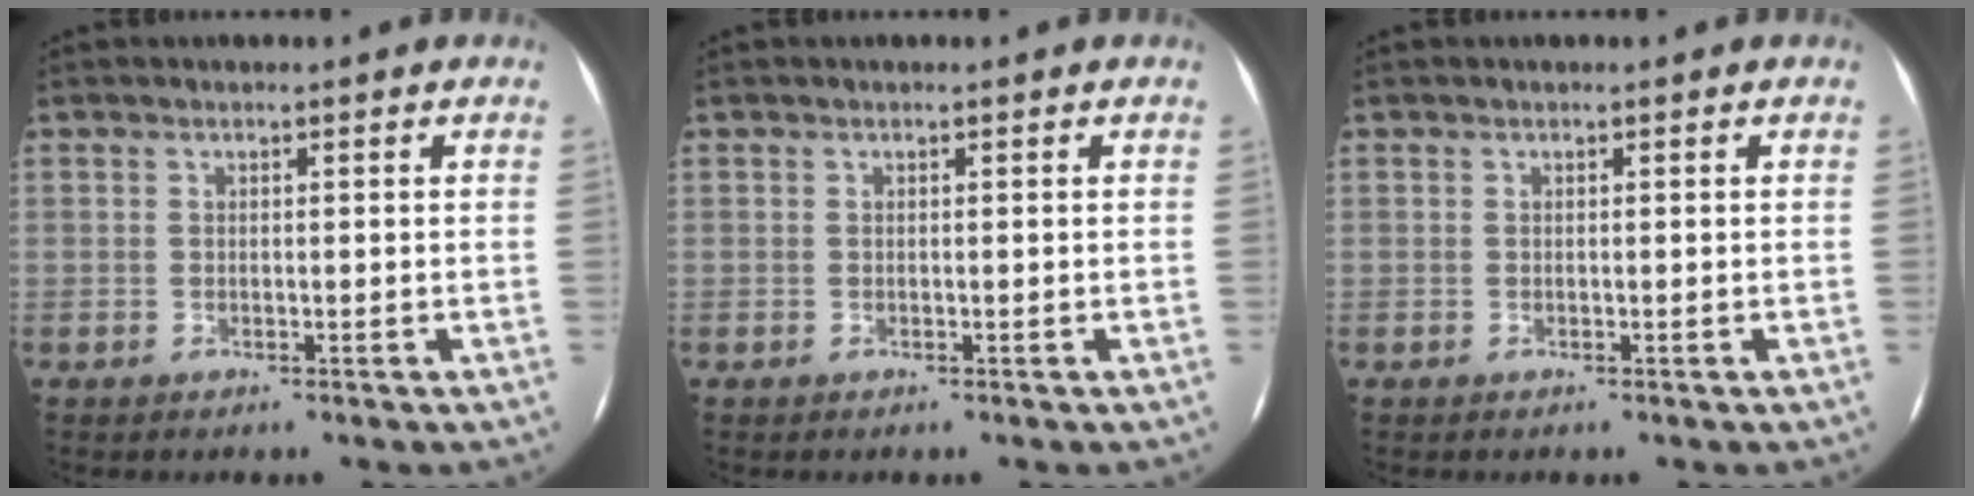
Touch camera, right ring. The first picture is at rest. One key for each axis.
{"total": 0.0}
{"total": 0.0}